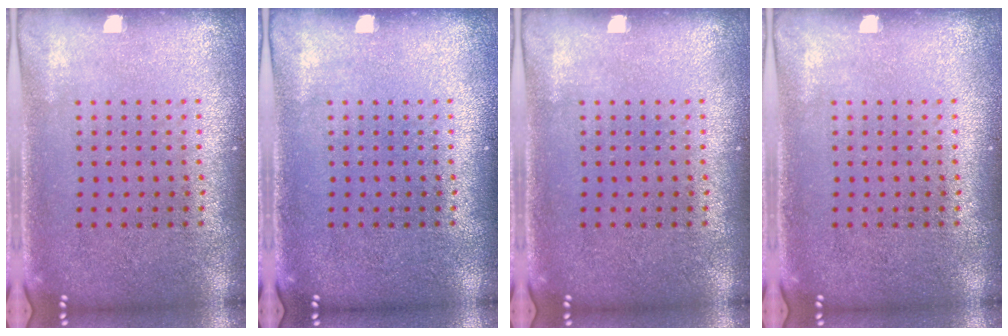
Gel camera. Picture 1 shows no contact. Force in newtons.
{"total": 0.0}
{"total": 0.0}
{"total": 0.0}